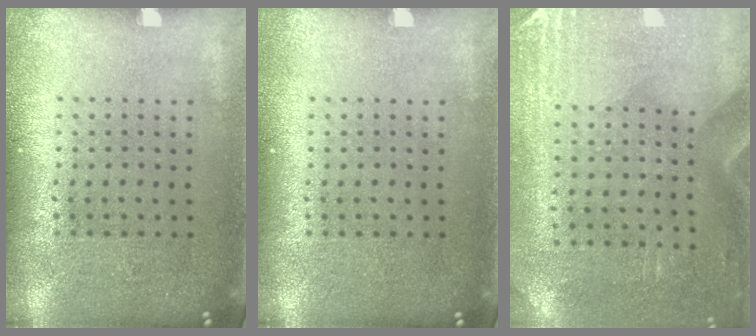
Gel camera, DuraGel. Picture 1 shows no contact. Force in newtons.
{"total": 0.0}
{"total": 2.9, "press": 2.5, "slide": 1.4}